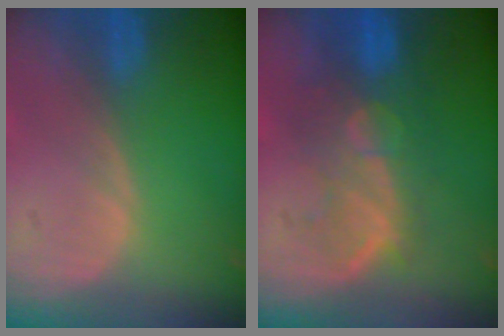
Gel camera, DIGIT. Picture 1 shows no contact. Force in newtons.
{"total": 9.9, "press": 8.6, "slide": 4.9}